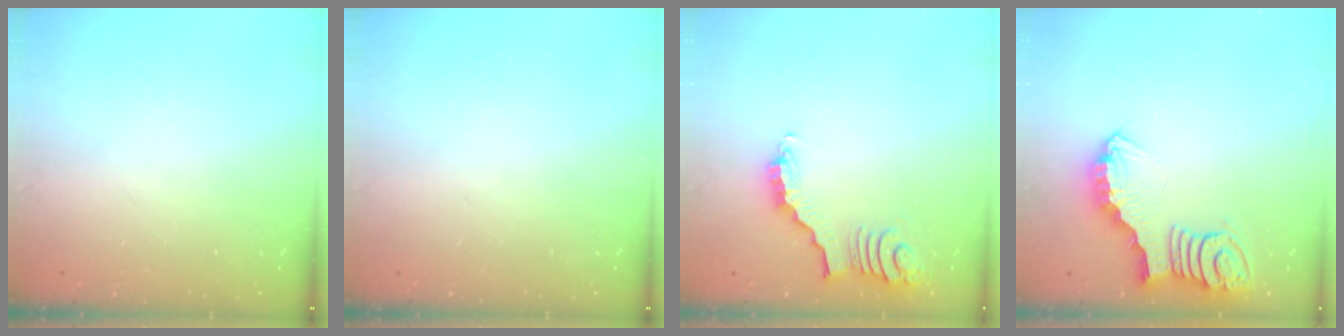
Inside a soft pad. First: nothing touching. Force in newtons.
{"total": 0.0}
{"total": 3.5, "press": 3.4, "slide": 0.7}
{"total": 6.2, "press": 6.1, "slide": 0.6}